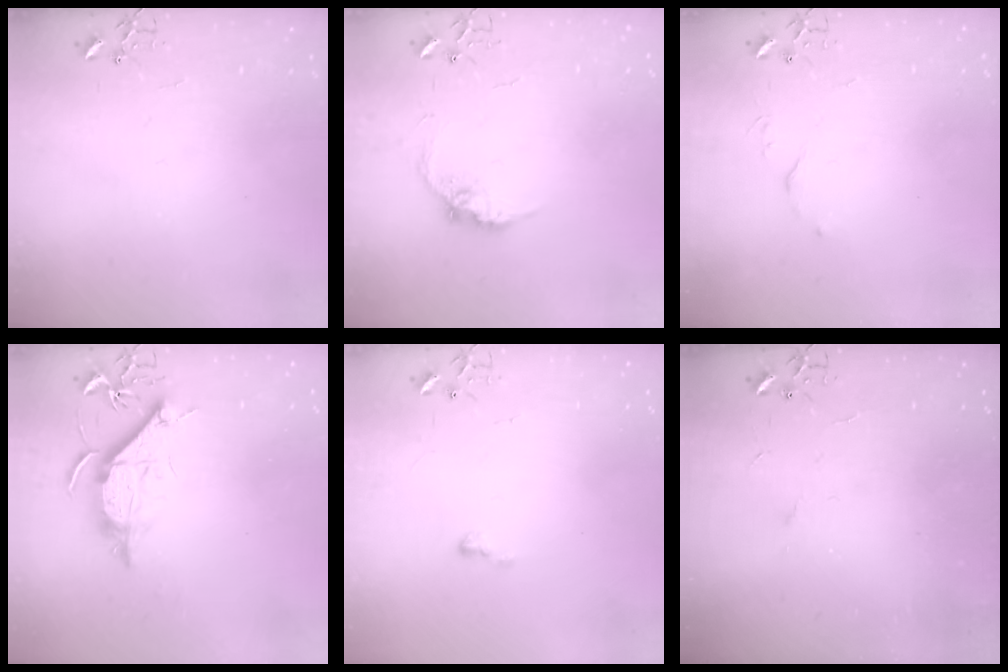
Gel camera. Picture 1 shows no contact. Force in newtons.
{"total": 9.9, "press": 9.9, "slide": 0.6}
{"total": 3.8, "press": 3.7, "slide": 0.6}
{"total": 11.3, "press": 11.3, "slide": 0.0}
{"total": 4.5, "press": 4.5, "slide": 0.4}
{"total": 2.3, "press": 2.3, "slide": 0.4}